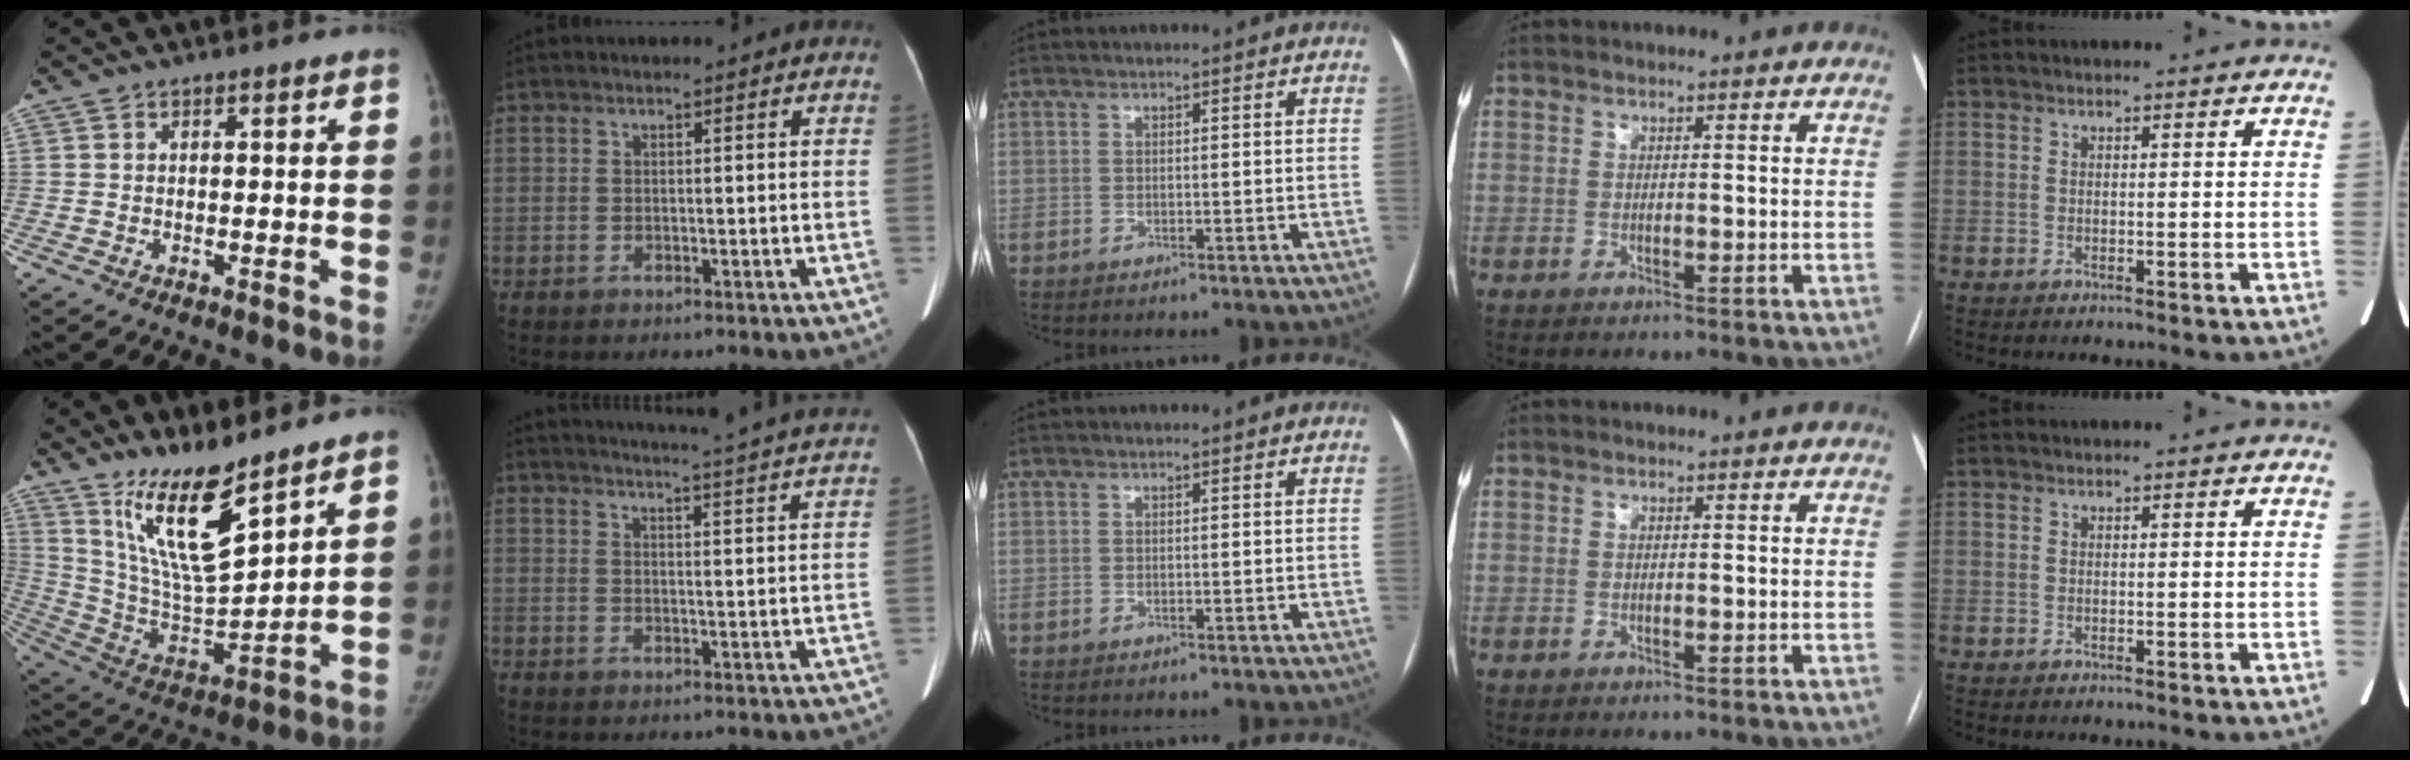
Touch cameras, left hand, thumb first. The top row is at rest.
{"thumb": {"total": 16.9, "force": [11.8, 3.8, 11.5], "torque": [-0.186, -0.078, 0.236]}, "index": {"total": 22.2, "force": [21.0, -1.0, 6.9], "torque": [-0.106, -0.059, 0.245]}}